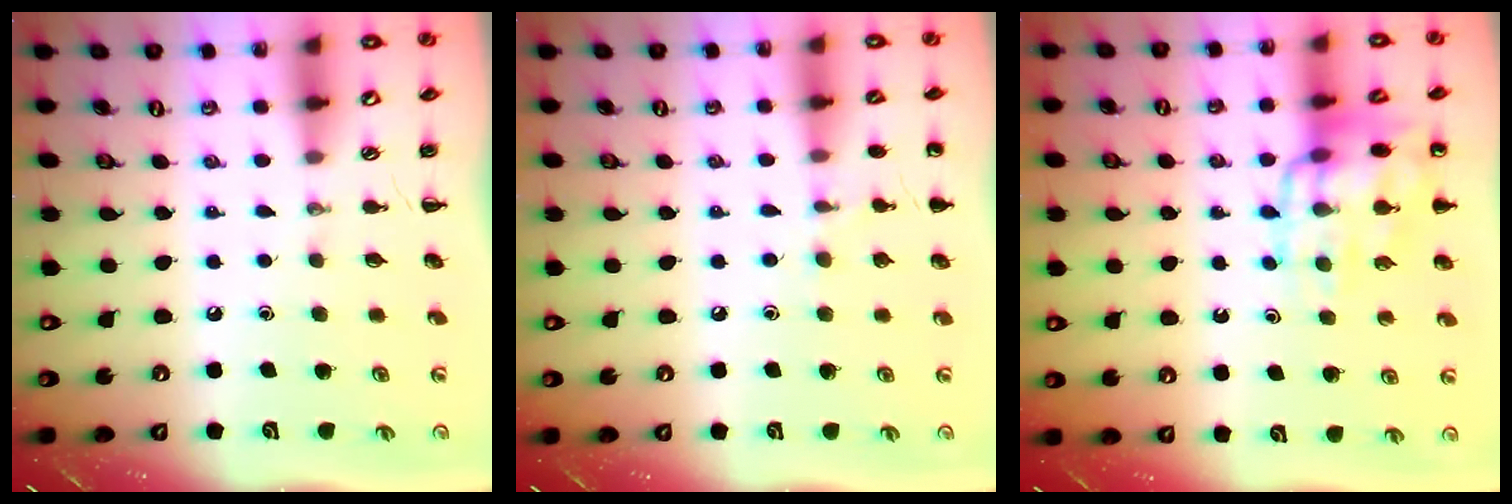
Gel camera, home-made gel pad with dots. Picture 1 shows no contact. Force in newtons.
{"total": 6.6, "press": 6.3, "slide": 2.0}
{"total": 14.7, "press": 14.5, "slide": 2.3}